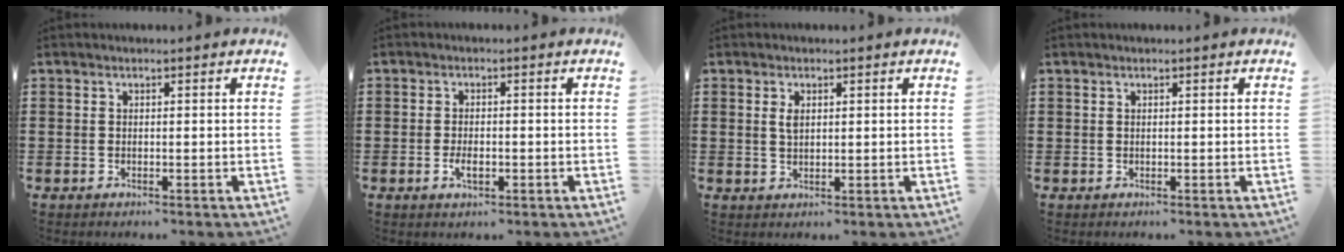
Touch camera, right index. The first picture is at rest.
{"total": 2.5, "force": [-0.8, 1.0, 2.2], "torque": [-0.041, -0.001, -0.014]}
{"total": 1.9, "force": [0.6, 0.9, 1.6], "torque": [-0.035, 0.004, 0.010]}
{"total": 0.0}